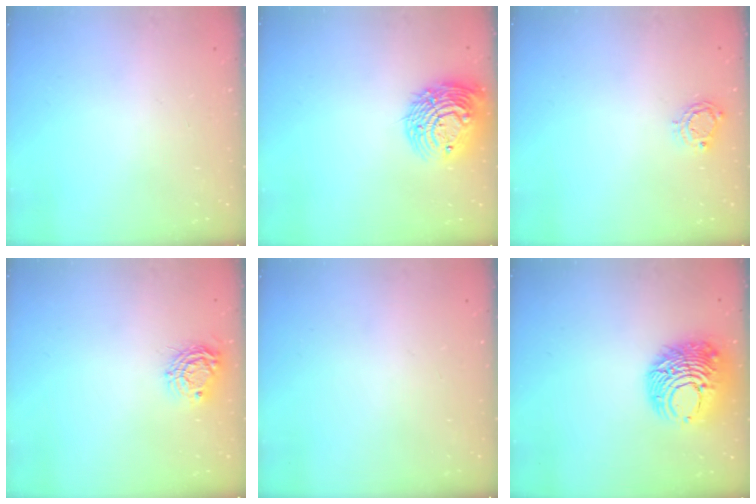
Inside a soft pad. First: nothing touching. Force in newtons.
{"total": 14.1, "press": 14.1, "slide": 1.3}
{"total": 4.8, "press": 4.8, "slide": 0.2}
{"total": 8.8, "press": 8.8, "slide": 0.4}
{"total": 0.0}
{"total": 13.4, "press": 13.3, "slide": 1.4}